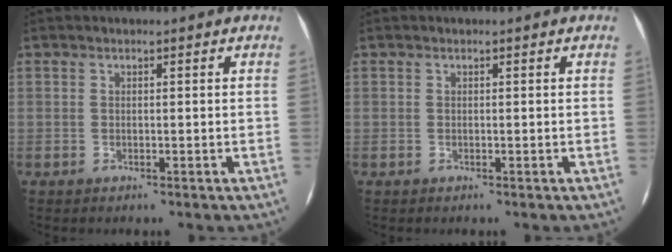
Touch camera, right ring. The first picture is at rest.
{"total": 0.0}